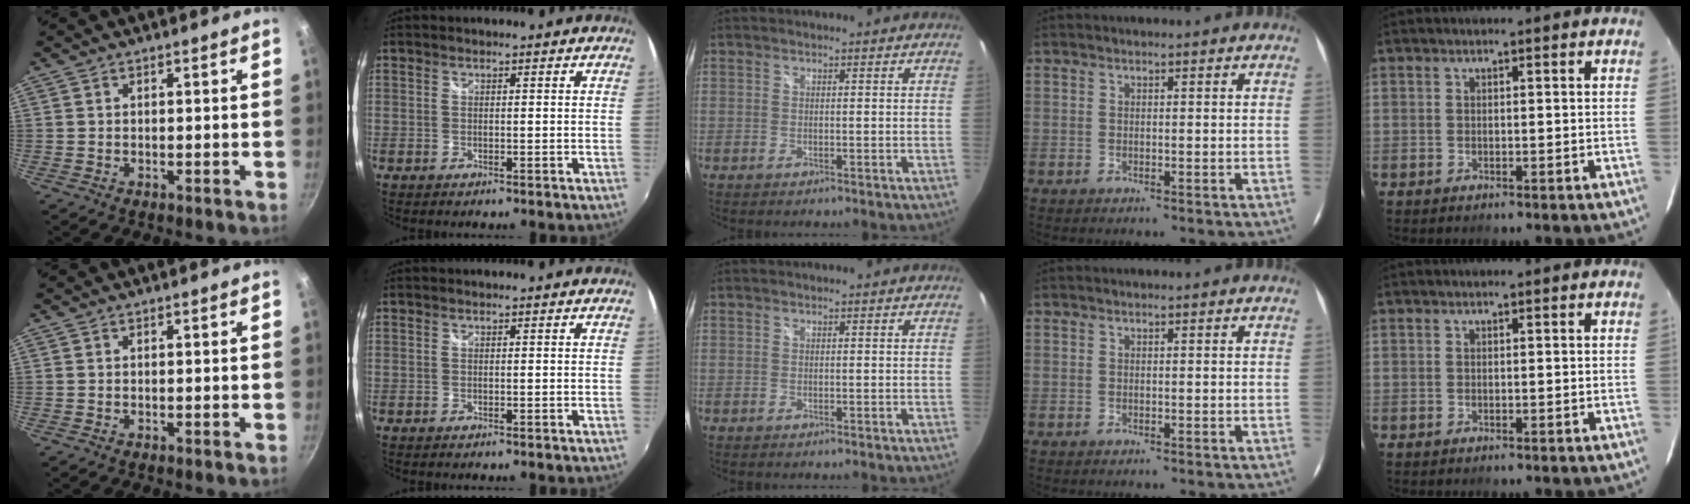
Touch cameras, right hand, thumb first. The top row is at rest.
{}